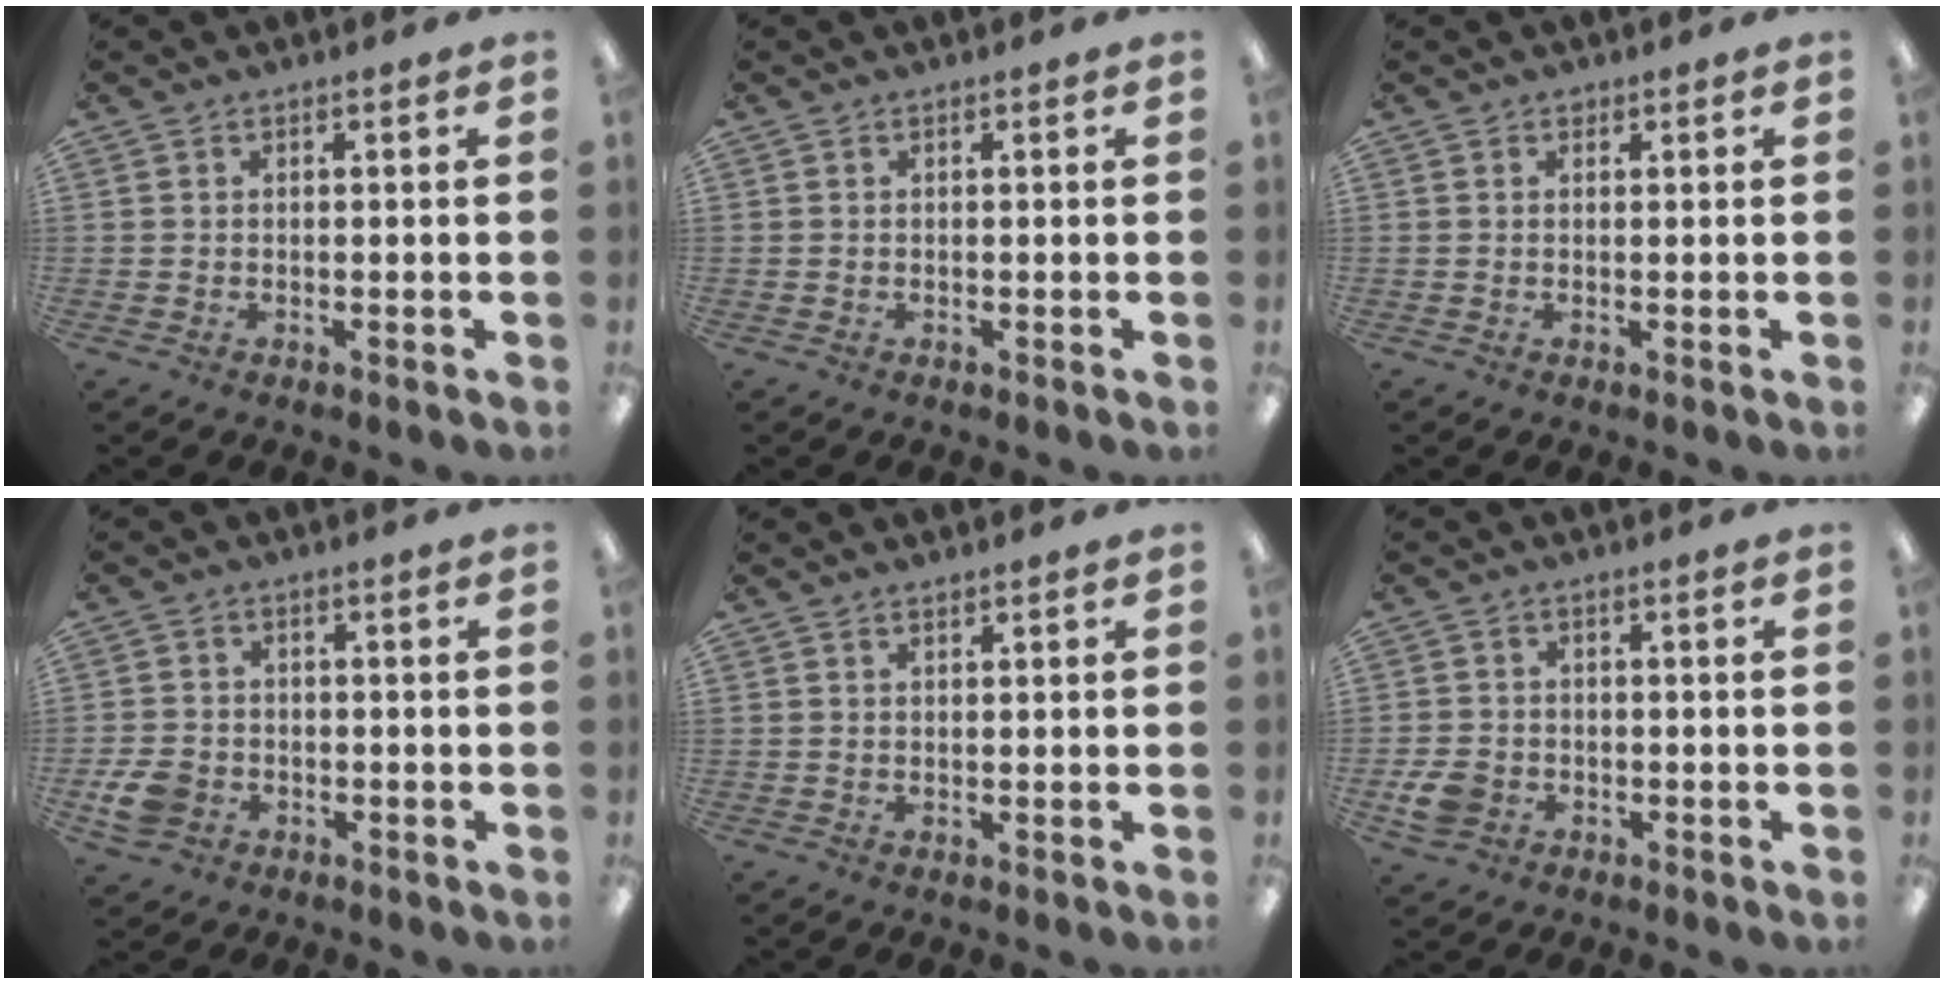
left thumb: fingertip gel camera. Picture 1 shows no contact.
{"total": 0.0}
{"total": 0.8, "force": [0.6, 0.5, 0.1], "torque": [0.005, -0.002, 0.010]}
{"total": 5.9, "force": [-2.1, 4.7, 2.9], "torque": [-0.063, 0.006, -0.040]}
{"total": 0.9, "force": [0.8, 0.2, 0.3], "torque": [-0.007, 0.000, 0.015]}
{"total": 5.2, "force": [-1.7, 4.1, 2.6], "torque": [-0.051, 0.003, -0.033]}